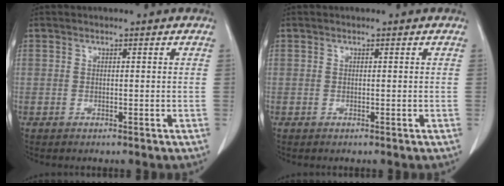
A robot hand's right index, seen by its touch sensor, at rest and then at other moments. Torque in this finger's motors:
{"motor_torque": [-0.02, -0.01, 0.00, 0.00]}